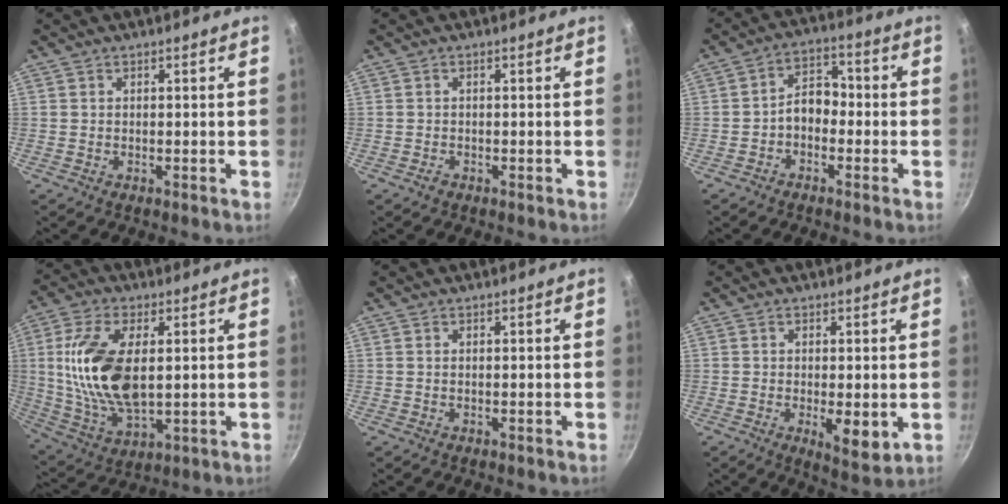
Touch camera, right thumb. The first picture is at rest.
{"total": 0.8, "force": [-0.6, 0.5, 0.2], "torque": [-0.003, 0.001, -0.012]}
{"total": 6.5, "force": [-1.5, 4.5, 4.4], "torque": [-0.051, 0.032, -0.039]}
{"total": 17.5, "force": [2.0, 8.8, 15.0], "torque": [-0.301, -0.012, 0.045]}
{"total": 0.0}
{"total": 6.0, "force": [-1.2, 2.2, 5.4], "torque": [-0.080, -0.017, -0.013]}